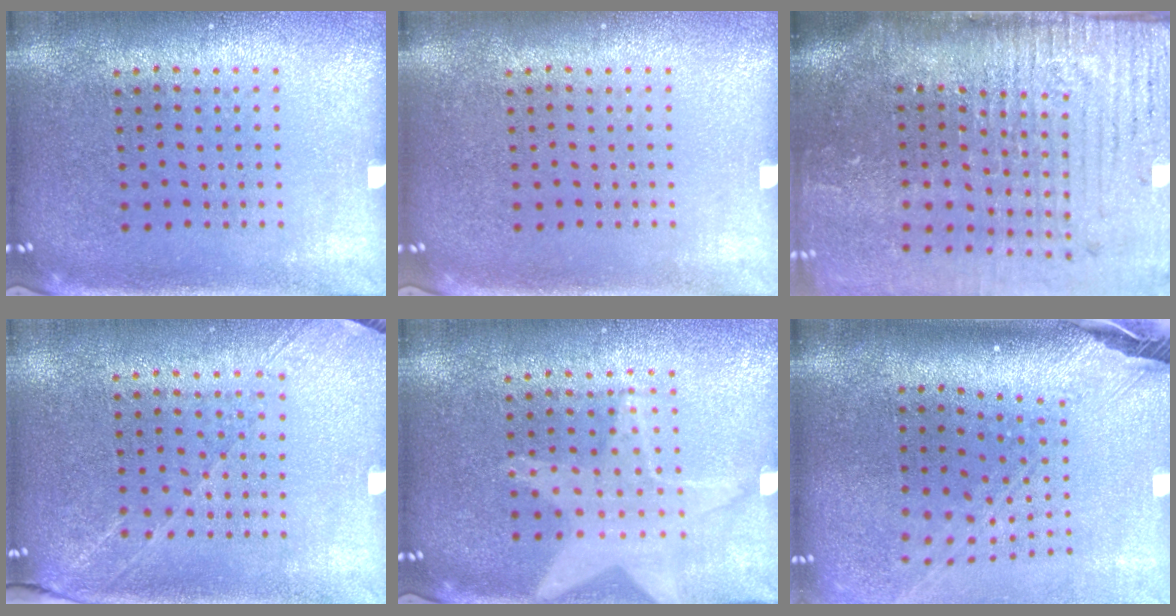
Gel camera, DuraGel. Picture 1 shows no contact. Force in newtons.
{"total": 0.0}
{"total": 5.3, "press": 4.3, "slide": 3.1}
{"total": 1.3, "press": 1.2, "slide": 0.5}
{"total": 1.2, "press": 1.2, "slide": 0.2}
{"total": 2.8, "press": 2.0, "slide": 2.0}